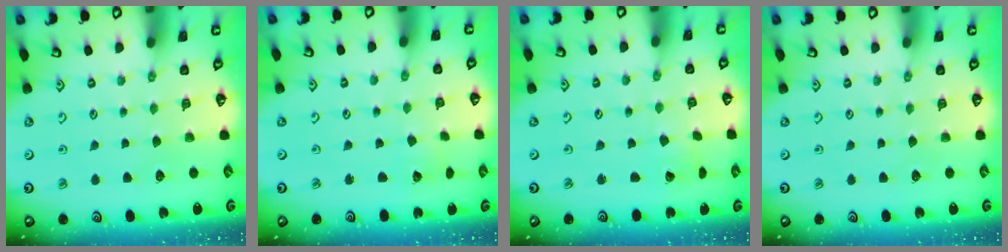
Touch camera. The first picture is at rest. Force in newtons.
{"total": 3.9, "press": 3.9, "slide": 0.1}
{"total": 2.1, "press": 2.1, "slide": 0.2}
{"total": 0.0}